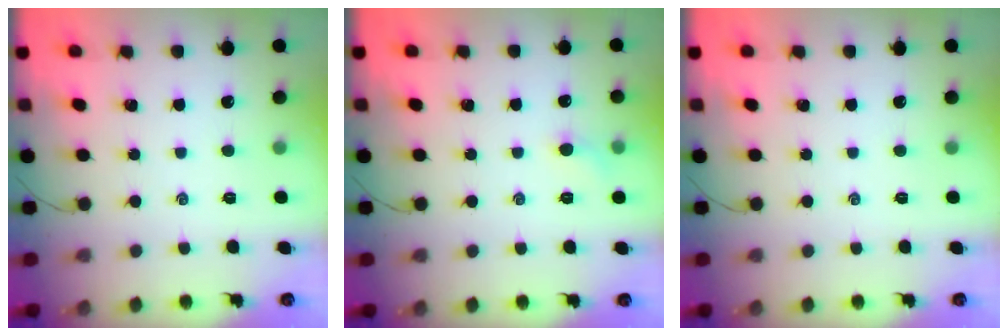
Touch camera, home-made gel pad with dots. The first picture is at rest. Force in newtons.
{"total": 3.4, "press": 3.2, "slide": 1.1}
{"total": 0.0}